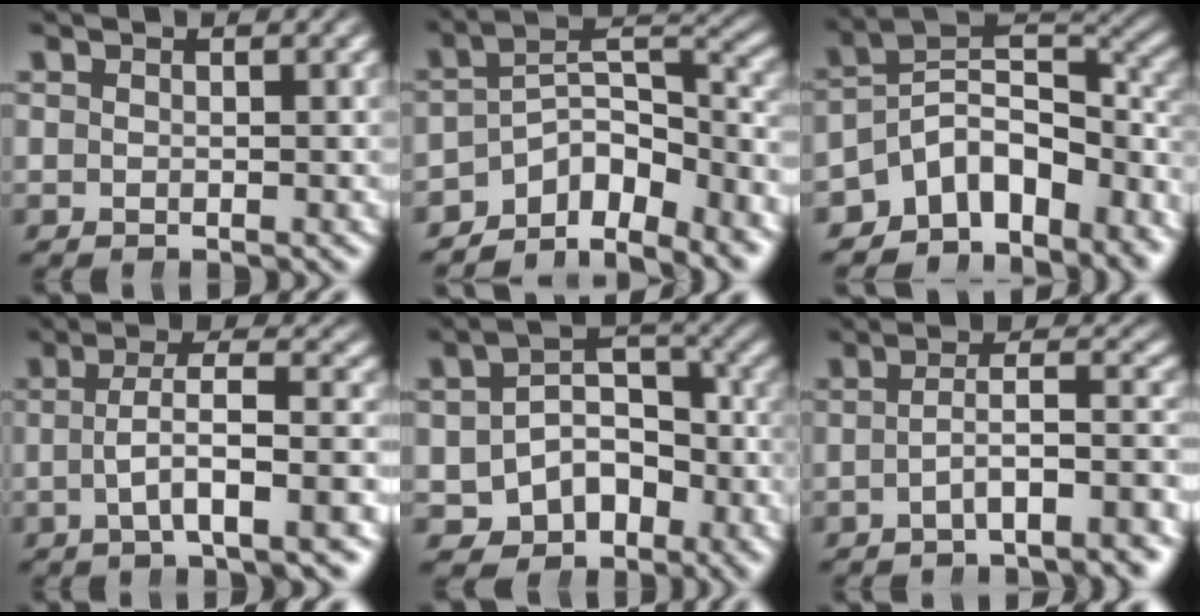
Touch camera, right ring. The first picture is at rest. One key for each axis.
{"total": 9.5, "fx": -4.7, "fy": 5.7, "fz": 6.0, "tx": -0.087, "ty": -0.028, "tz": -0.071}
{"total": 13.3, "fx": -5.7, "fy": 8.8, "fz": 8.1, "tx": -0.138, "ty": -0.033, "tz": -0.084}
{"total": 4.7, "fx": -1.1, "fy": 0.7, "fz": 4.5, "tx": -0.068, "ty": 0.004, "tz": -0.014}
{"total": 9.8, "fx": -3.9, "fy": 8.0, "fz": 4.1, "tx": -0.090, "ty": -0.043, "tz": -0.050}
{"total": 4.7, "fx": -3.1, "fy": 0.6, "fz": 3.5, "tx": -0.046, "ty": -0.006, "tz": -0.043}